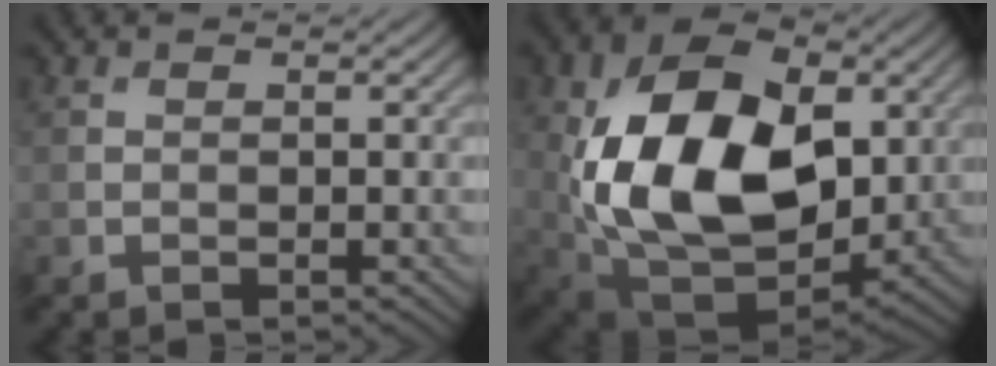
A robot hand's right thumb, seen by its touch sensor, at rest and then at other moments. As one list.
[{"total": 18.2, "force": [1.0, 11.7, 13.8], "torque": [-0.278, -0.013, 0.021]}]